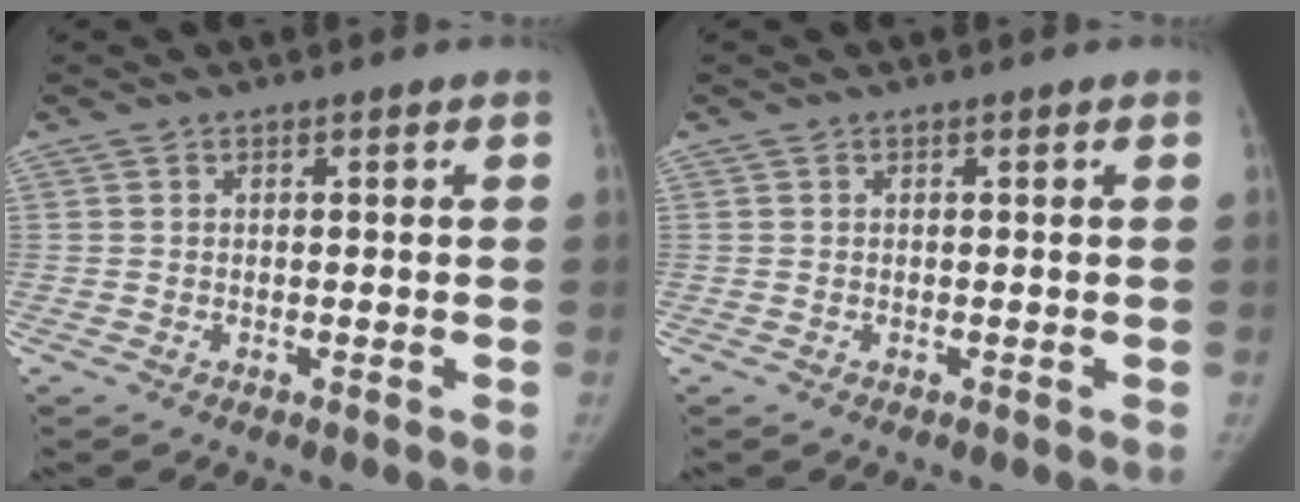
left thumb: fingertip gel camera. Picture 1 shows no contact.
{"total": 0.0}